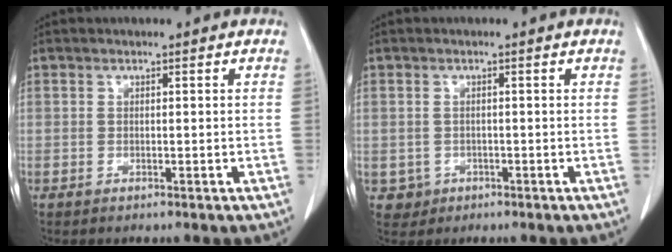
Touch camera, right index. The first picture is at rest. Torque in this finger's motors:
{"motor_torque": [-0.23, 0.13, -0.77, -0.16]}